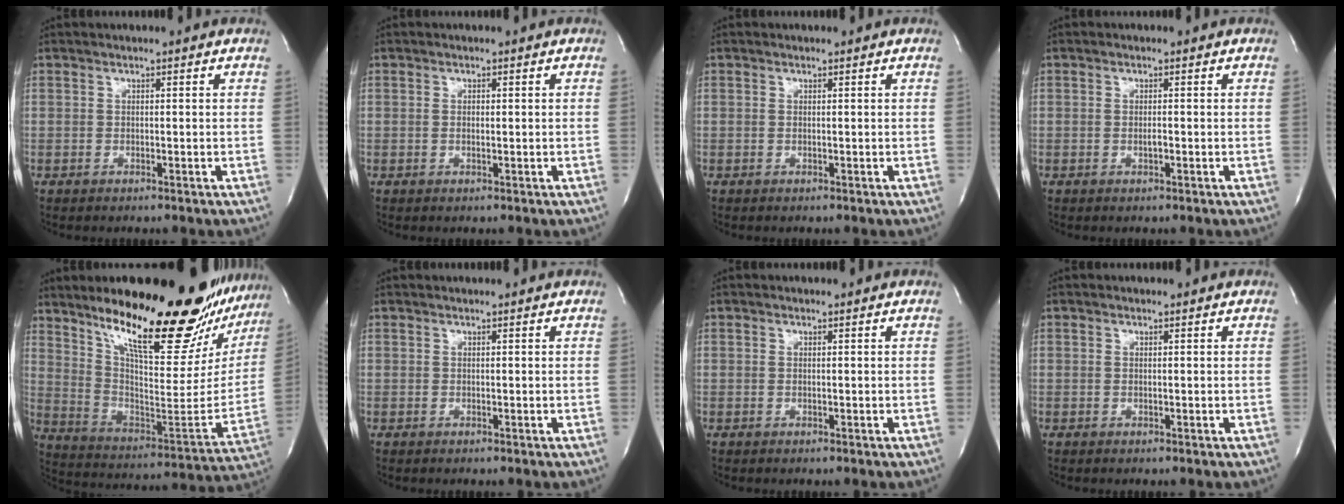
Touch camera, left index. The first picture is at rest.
{"total": 1.0, "force": [0.0, 0.3, 0.9], "torque": [-0.021, -0.001, 0.003]}
{"total": 0.0}
{"total": 0.9, "force": [-0.2, 0.2, 0.9], "torque": [-0.020, 0.000, -0.003]}
{"total": 30.3, "force": [23.0, 6.8, 18.5], "torque": [-0.289, -0.055, 0.326]}
{"total": 1.6, "force": [1.6, 0.2, 0.1], "torque": [-0.006, 0.017, 0.025]}
{"total": 0.0}
{"total": 0.0}